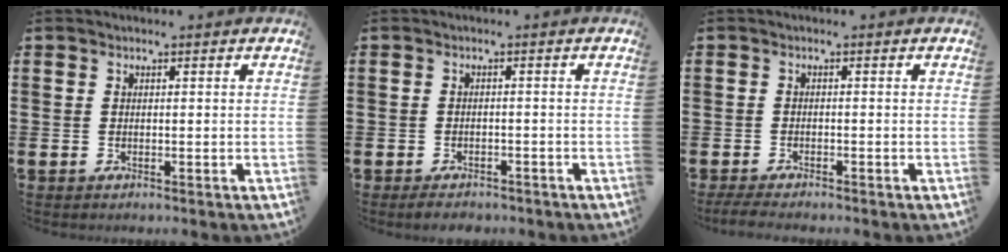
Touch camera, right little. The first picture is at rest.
{"total": 1.4, "force": [-1.3, 0.4, 0.4], "torque": [-0.012, 0.003, -0.028]}
{"total": 1.5, "force": [-1.4, 0.1, 0.6], "torque": [-0.012, 0.003, -0.028]}